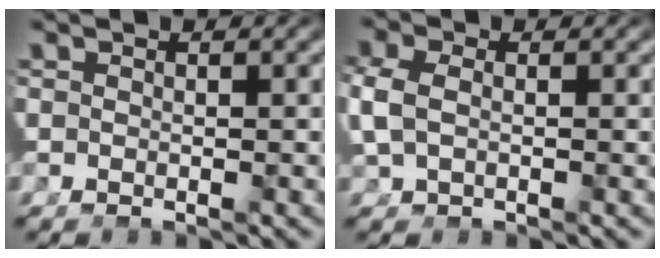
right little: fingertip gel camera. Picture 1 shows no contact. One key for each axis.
{"total": 2.3, "fx": 0.4, "fy": 1.9, "fz": 1.3, "tx": -0.048, "ty": 0.001, "tz": 0.009}